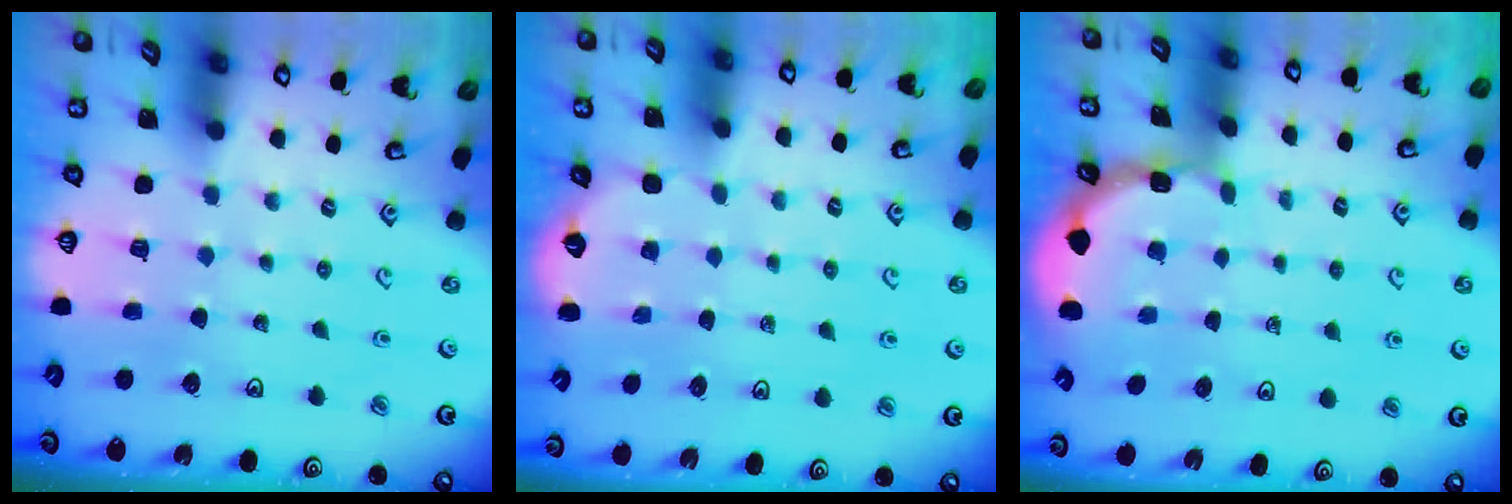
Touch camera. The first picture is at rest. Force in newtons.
{"total": 1.4, "press": 0.8, "slide": 1.2}
{"total": 1.7, "press": 1.7, "slide": 0.2}